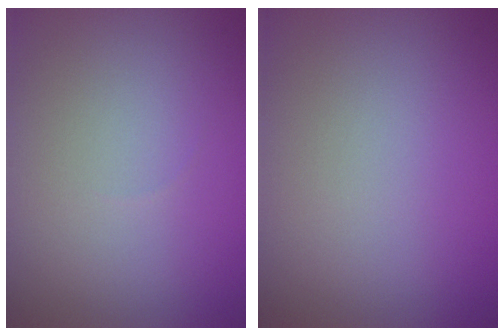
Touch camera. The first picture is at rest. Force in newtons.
{"total": 0.0}